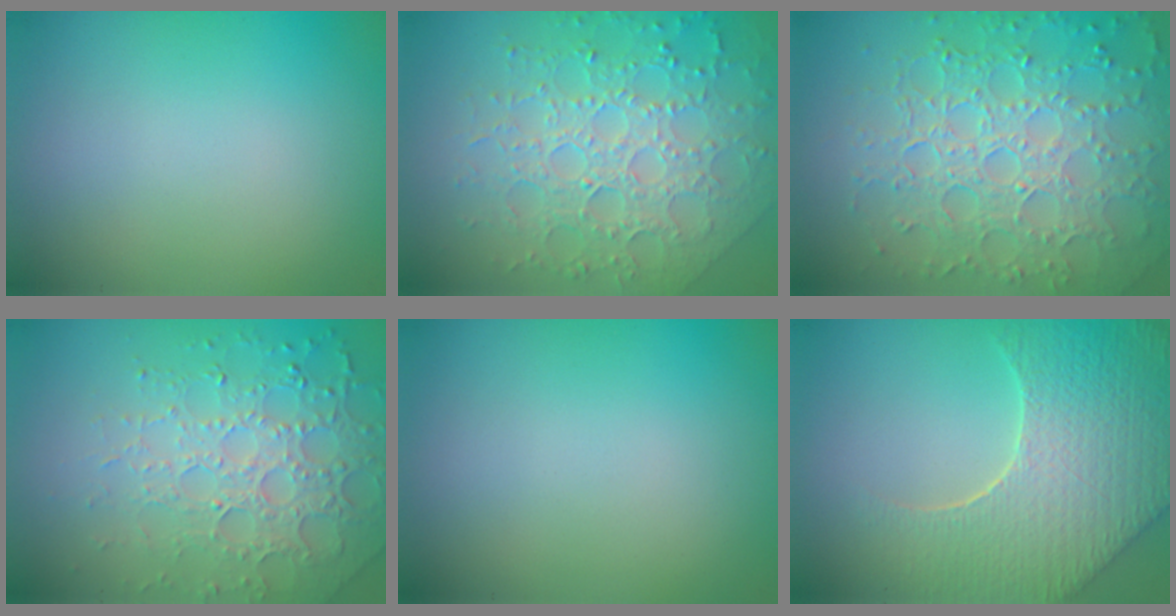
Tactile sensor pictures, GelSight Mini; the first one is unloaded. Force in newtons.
{"total": 7.7, "press": 5.5, "slide": 5.4}
{"total": 7.7, "press": 5.4, "slide": 5.5}
{"total": 5.9, "press": 4.7, "slide": 3.6}
{"total": 0.0}
{"total": 9.2, "press": 6.4, "slide": 6.6}